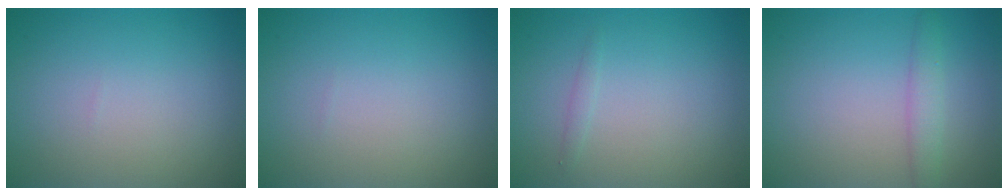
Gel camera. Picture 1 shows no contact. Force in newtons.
{"total": 0.0}
{"total": 0.6, "press": 0.6, "slide": 0.0}
{"total": 2.0, "press": 2.0, "slide": 0.1}